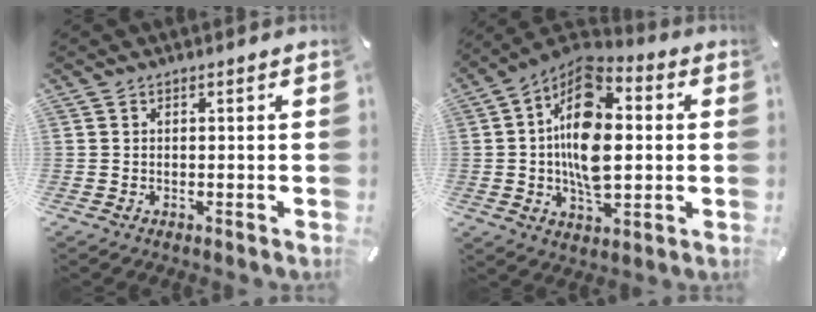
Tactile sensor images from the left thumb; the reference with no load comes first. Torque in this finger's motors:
{"motor_torque": [0.89, 1.04, 1.39, 0.70, 0.25]}